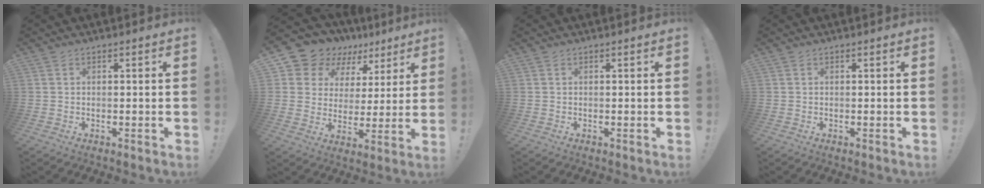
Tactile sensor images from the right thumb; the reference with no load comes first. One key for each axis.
{"total": 11.2, "fx": 8.0, "fy": 7.5, "fz": 2.5, "tx": -0.055, "ty": -0.063, "tz": 0.153}
{"total": 0.0}
{"total": 0.0}